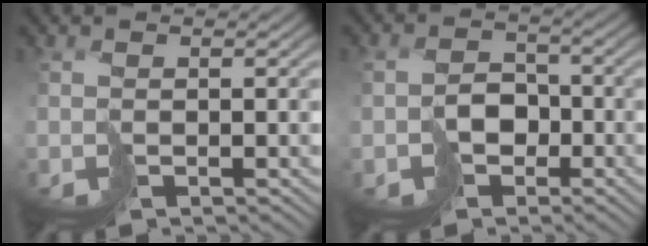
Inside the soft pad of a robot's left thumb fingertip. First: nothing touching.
{"total": 4.3, "force": [-2.0, 3.2, 2.0], "torque": [-0.026, 0.002, -0.048]}